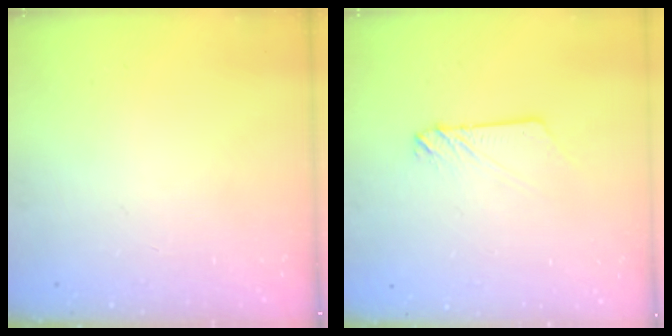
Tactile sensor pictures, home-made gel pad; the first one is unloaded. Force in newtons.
{"total": 3.0, "press": 3.0, "slide": 0.2}